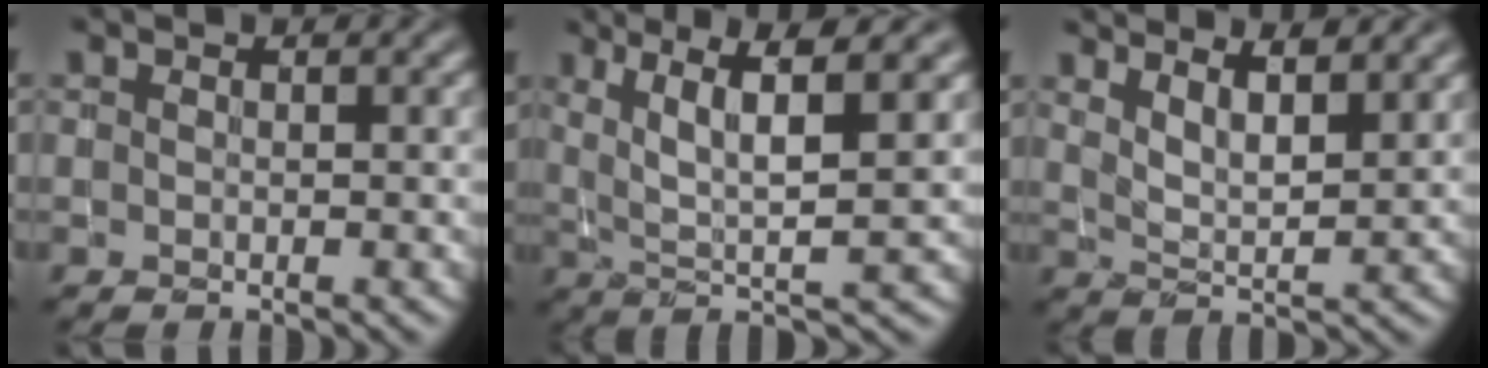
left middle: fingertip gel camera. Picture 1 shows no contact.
{"total": 6.8, "force": [2.4, 1.2, 6.2], "torque": [-0.102, 0.004, 0.047]}
{"total": 5.5, "force": [4.2, 1.6, 3.1], "torque": [-0.031, 0.014, 0.052]}